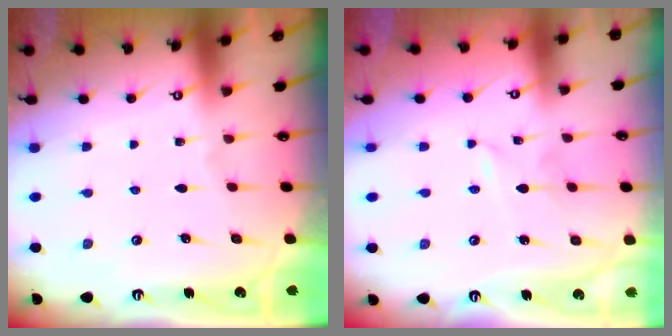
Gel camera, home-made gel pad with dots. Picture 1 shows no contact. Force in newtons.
{"total": 1.6, "press": 1.6, "slide": 0.2}